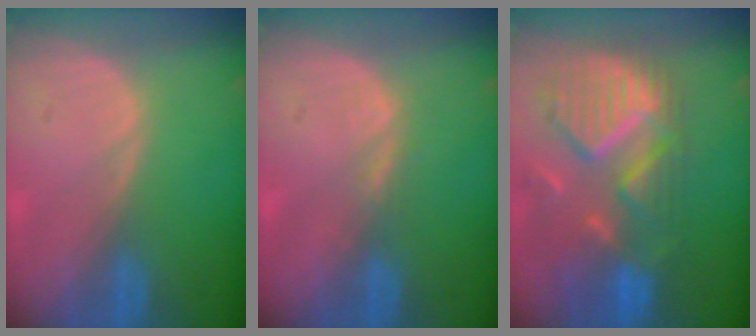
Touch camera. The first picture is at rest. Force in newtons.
{"total": 1.1, "press": 1.1, "slide": 0.2}
{"total": 11.8, "press": 10.4, "slide": 5.6}